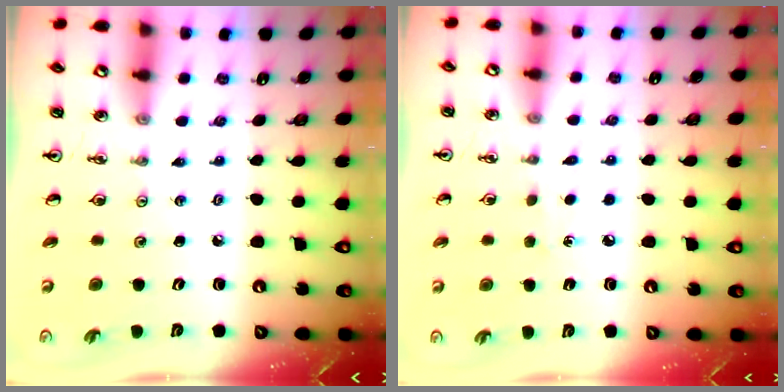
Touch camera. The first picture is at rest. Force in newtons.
{"total": 5.6, "press": 5.6, "slide": 0.6}